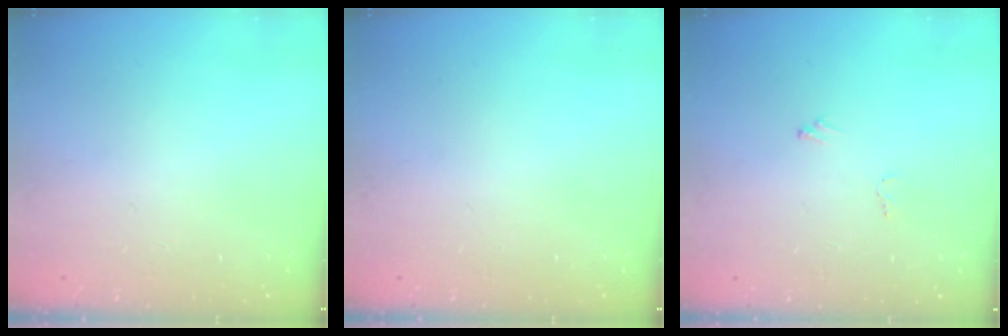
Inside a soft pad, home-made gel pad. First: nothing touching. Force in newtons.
{"total": 0.0}
{"total": 5.6, "press": 5.6, "slide": 0.2}